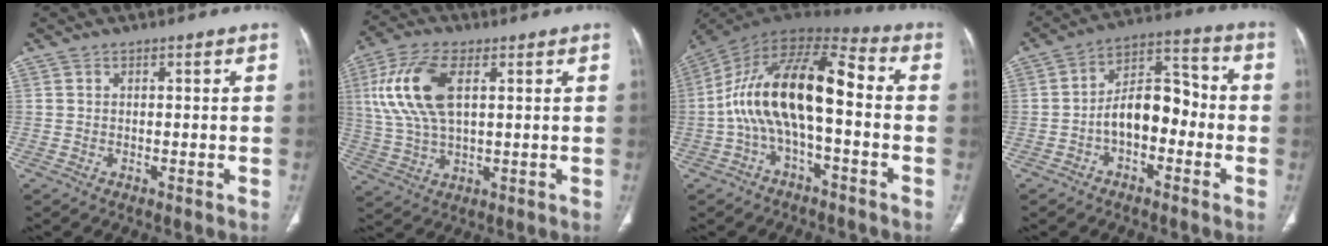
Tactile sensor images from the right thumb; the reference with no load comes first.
{"total": 13.8, "force": [3.7, 6.8, 11.4], "torque": [-0.252, 0.003, 0.074]}
{"total": 17.4, "force": [-1.9, 7.4, 15.6], "torque": [-0.286, 0.060, -0.042]}
{"total": 10.8, "force": [-2.6, 6.5, 8.2], "torque": [-0.108, 0.048, -0.054]}